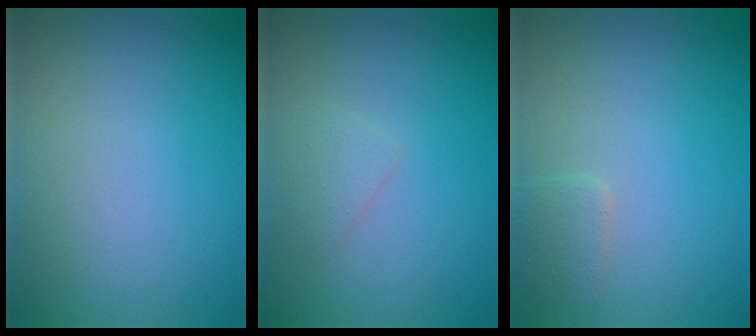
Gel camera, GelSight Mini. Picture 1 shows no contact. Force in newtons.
{"total": 1.1, "press": 1.1, "slide": 0.1}
{"total": 1.4, "press": 1.4, "slide": 0.1}